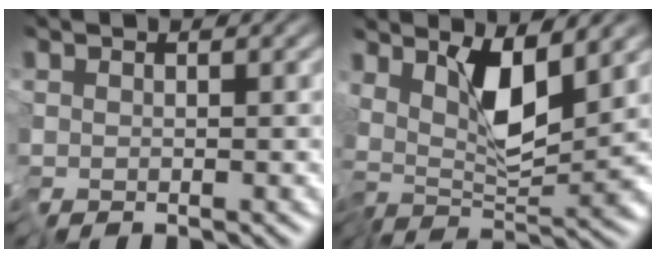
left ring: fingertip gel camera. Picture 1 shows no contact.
{"total": 5.4, "force": [2.0, 1.0, 4.9], "torque": [-0.087, -0.019, 0.035]}